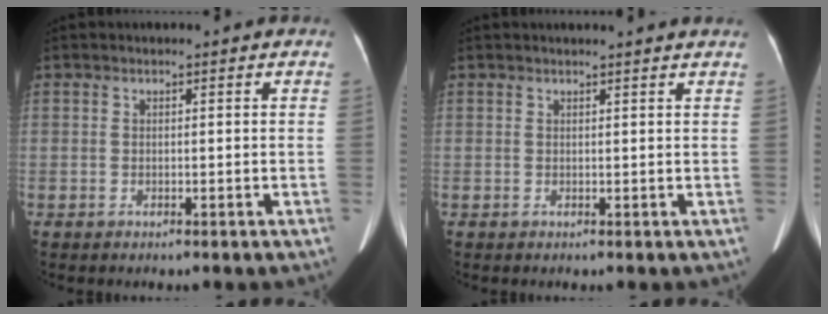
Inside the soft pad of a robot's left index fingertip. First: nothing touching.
{"total": 3.4, "force": [3.1, -0.5, 1.2], "torque": [-0.019, 0.008, 0.030]}